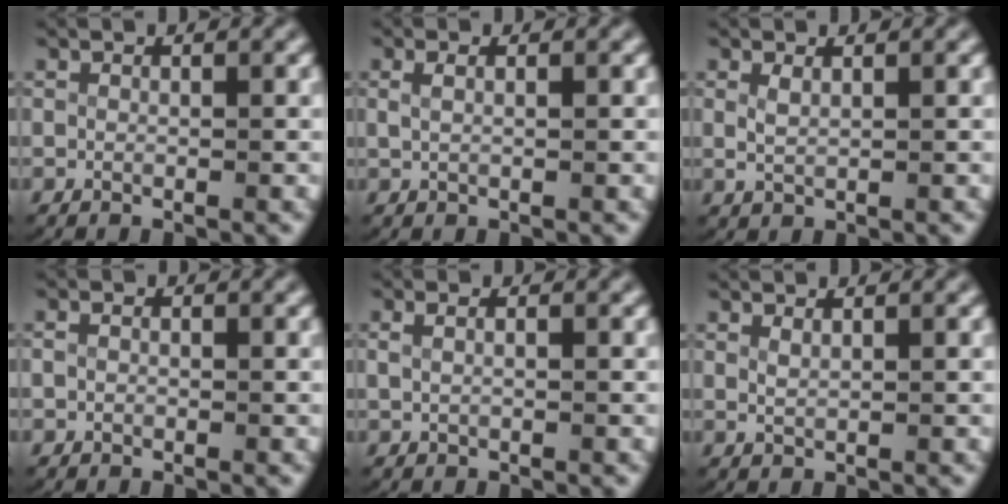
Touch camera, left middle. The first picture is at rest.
{"total": 1.0, "force": [0.3, 0.3, 0.9], "torque": [-0.024, -0.004, 0.010]}
{"total": 1.0, "force": [0.5, 0.5, 0.8], "torque": [-0.023, -0.008, 0.019]}
{"total": 1.0, "force": [-0.1, 0.9, 0.5], "torque": [-0.014, -0.003, -0.003]}
{"total": 1.2, "force": [0.1, 0.7, 1.0], "torque": [-0.024, -0.004, 0.005]}
{"total": 0.6, "force": [0.5, -0.1, 0.3], "torque": [-0.013, -0.008, 0.020]}